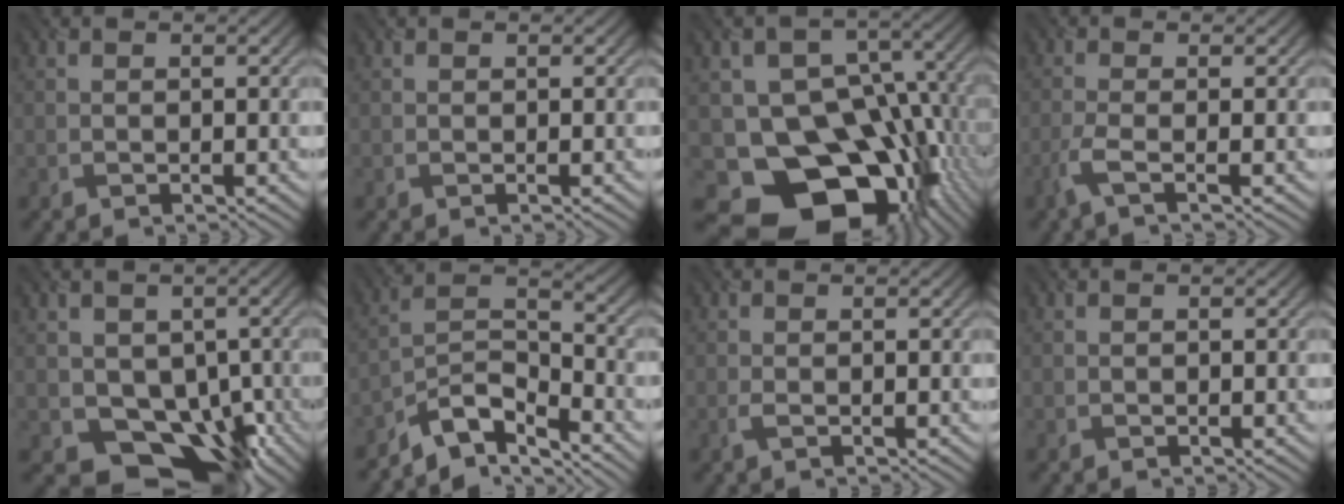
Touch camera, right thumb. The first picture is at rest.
{"total": 0.0}
{"total": 18.6, "force": [-6.5, 13.9, 10.5], "torque": [-0.152, -0.023, -0.091]}
{"total": 2.8, "force": [-1.3, 0.3, 2.4], "torque": [-0.052, 0.003, -0.042]}
{"total": 10.5, "force": [-2.3, 7.8, 6.6], "torque": [-0.098, -0.033, -0.029]}
{"total": 8.1, "force": [-6.4, 2.8, 4.2], "torque": [-0.071, -0.004, -0.135]}
{"total": 0.8, "force": [-0.3, 0.2, 0.8], "torque": [-0.021, 0.000, -0.006]}
{"total": 0.0}